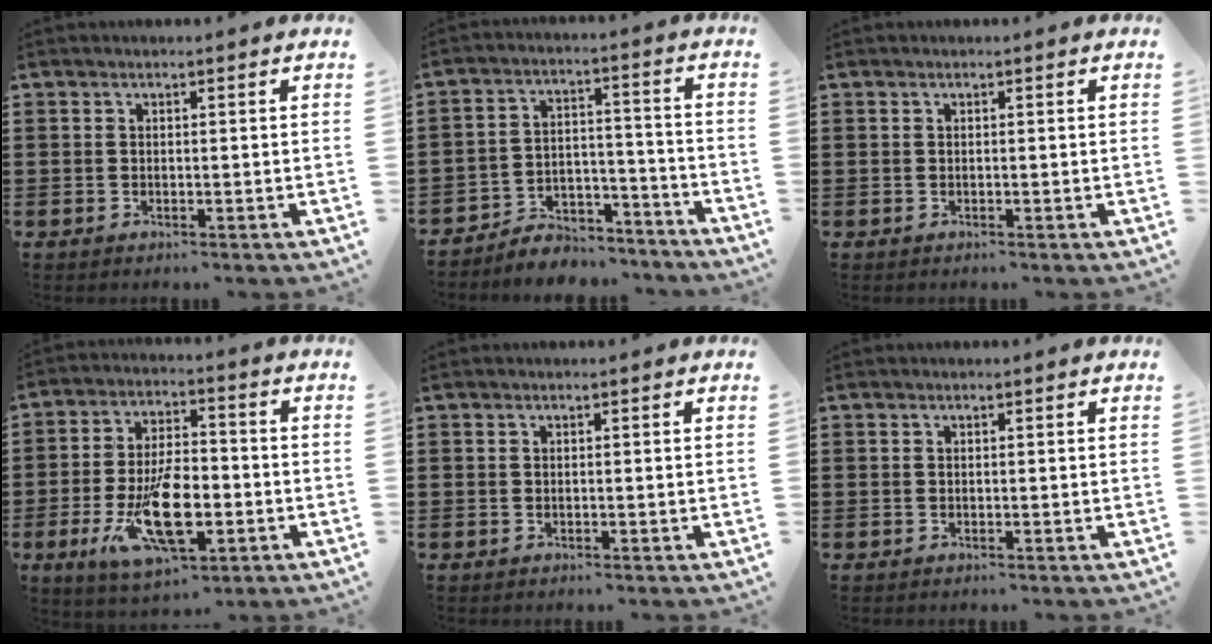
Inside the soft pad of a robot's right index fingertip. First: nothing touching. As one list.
[{"total": 5.1, "force": [-4.7, 1.8, 0.5], "torque": [-0.012, 0.014, -0.097]}, {"total": 0.0}, {"total": 13.3, "force": [-4.2, 5.6, 11.3], "torque": [-0.212, -0.016, -0.070]}, {"total": 0.0}, {"total": 0.0}]